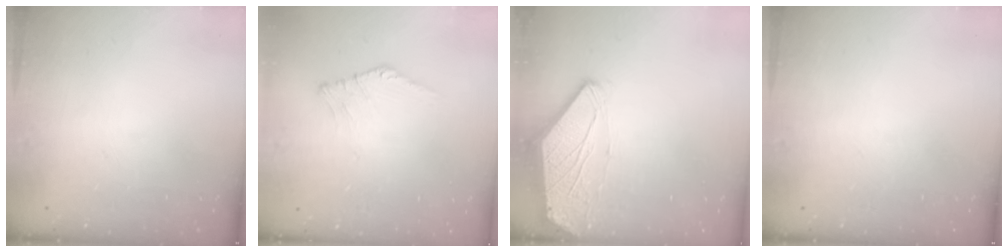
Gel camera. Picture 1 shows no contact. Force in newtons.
{"total": 0.0}
{"total": 0.0}
{"total": 0.0}